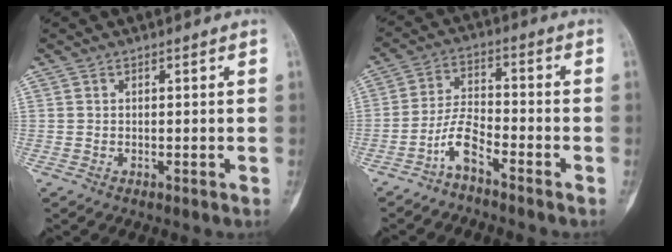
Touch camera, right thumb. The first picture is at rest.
{"total": 5.6, "force": [-4.1, 1.4, 3.6], "torque": [-0.073, 0.039, -0.085]}